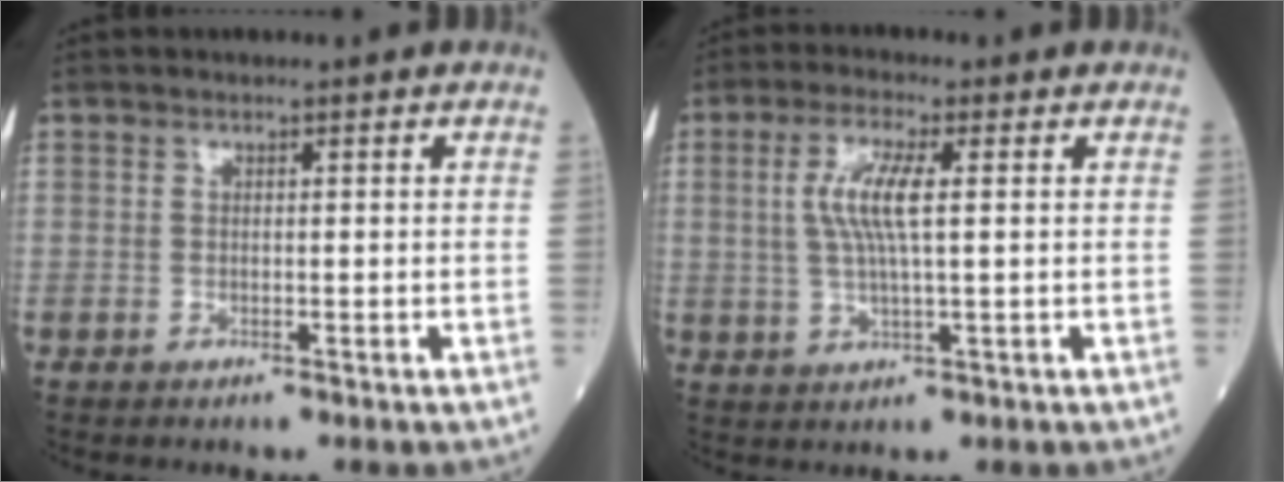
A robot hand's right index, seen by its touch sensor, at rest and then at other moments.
{"total": 6.5, "force": [1.3, 0.8, 6.3], "torque": [-0.138, 0.004, 0.027]}